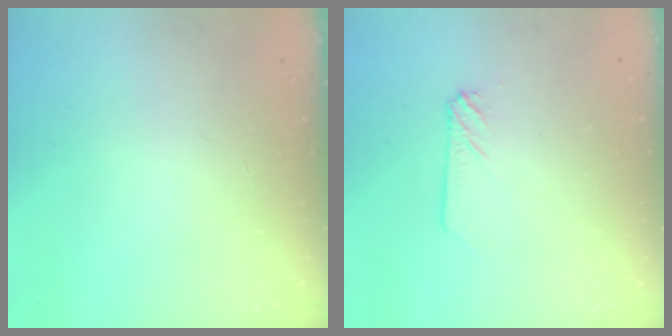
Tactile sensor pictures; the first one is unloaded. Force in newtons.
{"total": 2.7, "press": 2.7, "slide": 0.2}